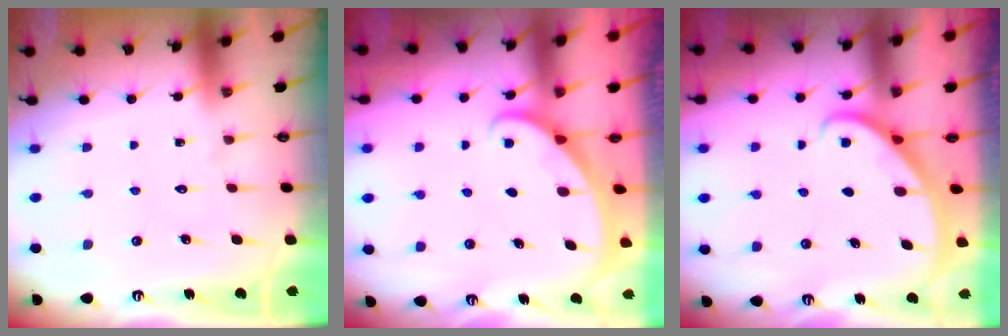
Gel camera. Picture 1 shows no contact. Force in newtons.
{"total": 1.4, "press": 1.4, "slide": 0.0}
{"total": 2.3, "press": 2.3, "slide": 0.2}